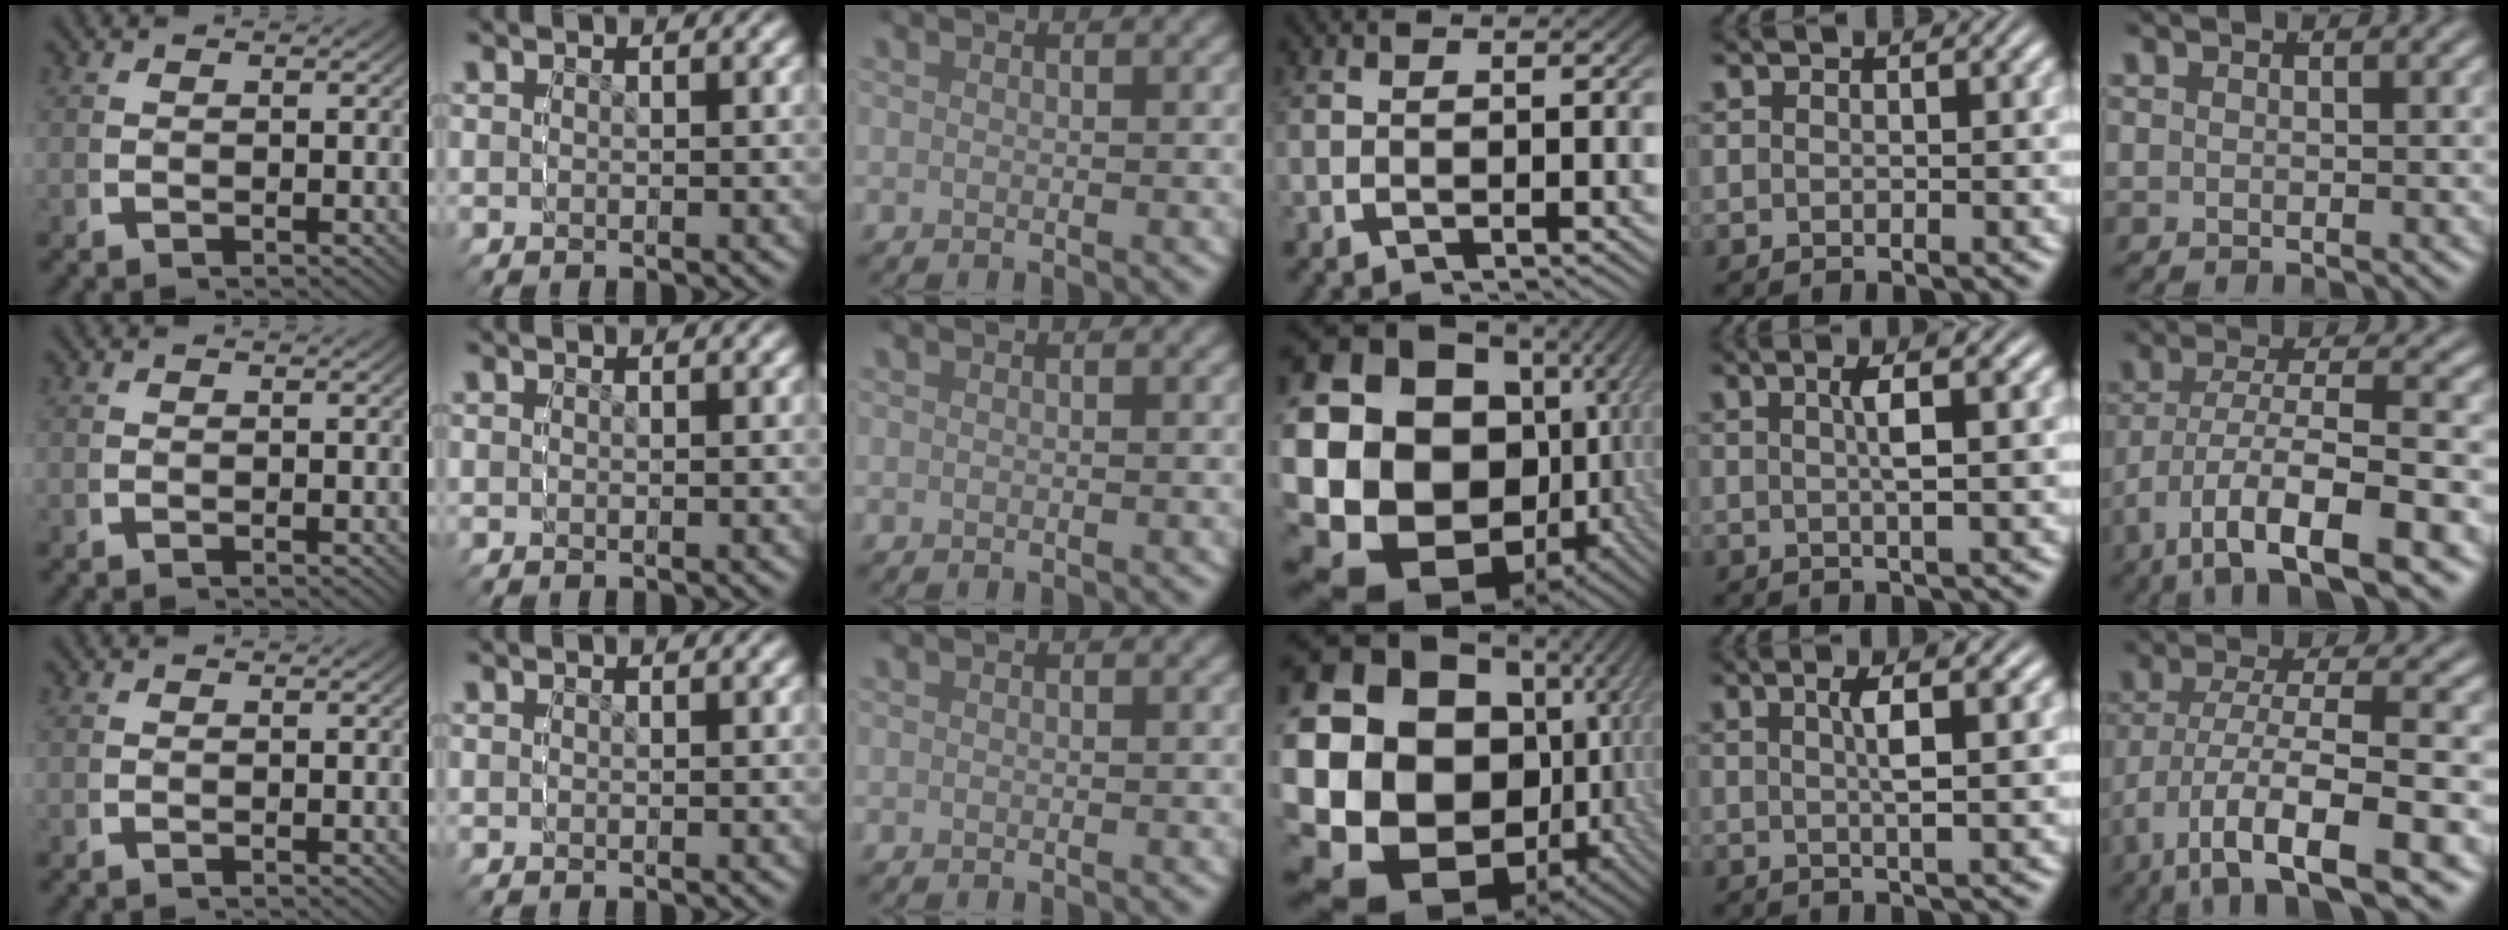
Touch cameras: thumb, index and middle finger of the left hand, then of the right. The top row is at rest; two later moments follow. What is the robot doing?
{"motion": "grasp_and_lifting", "object": "sponge"}